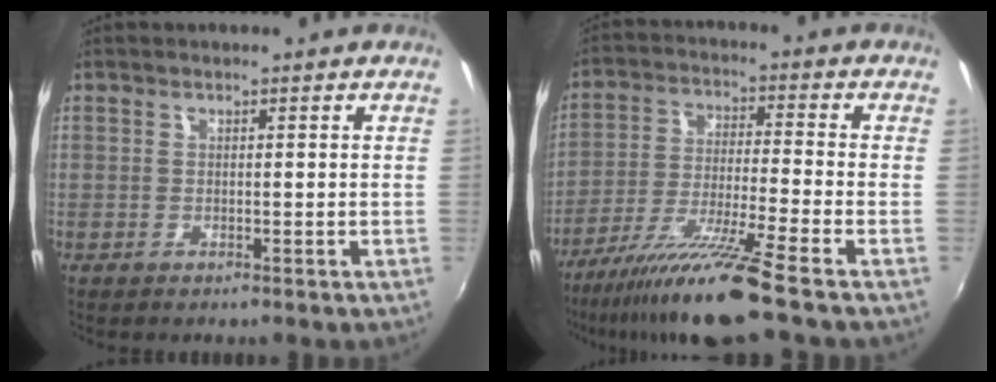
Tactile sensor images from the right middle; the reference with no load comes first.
{"total": 12.6, "force": [-10.0, -1.8, 7.4], "torque": [-0.150, -0.020, -0.180]}